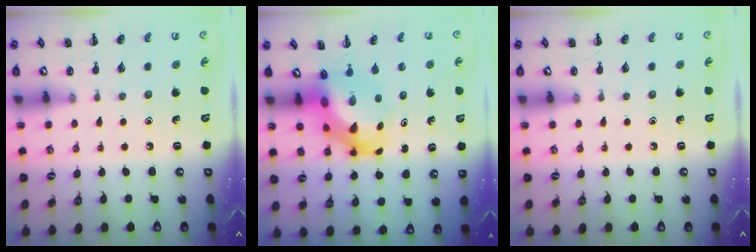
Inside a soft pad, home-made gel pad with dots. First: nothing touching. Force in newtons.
{"total": 6.2, "press": 5.9, "slide": 1.6}
{"total": 0.0}